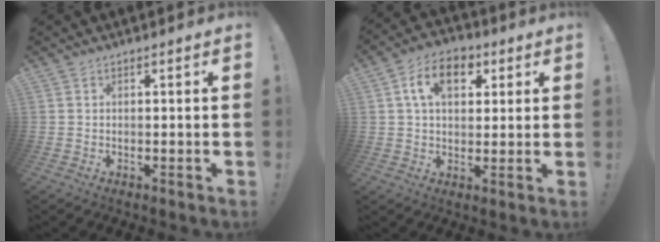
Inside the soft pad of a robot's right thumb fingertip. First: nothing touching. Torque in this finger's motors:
{"motor_torque": [1.09, 2.11, 0.69, -0.51, 0.32]}